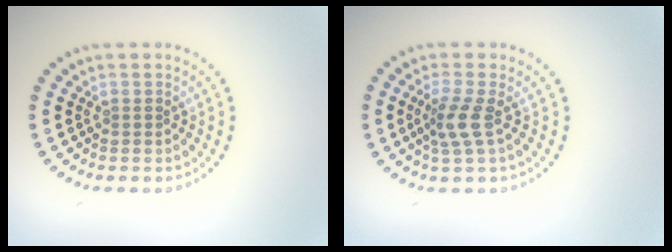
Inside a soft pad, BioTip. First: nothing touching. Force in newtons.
{"total": 2.5, "press": 1.9, "slide": 1.6}